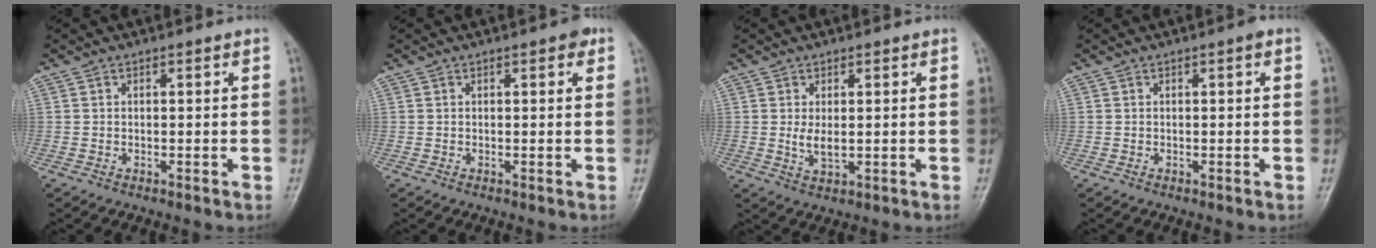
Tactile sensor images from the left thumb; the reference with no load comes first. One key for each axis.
{"total": 2.1, "fx": 1.0, "fy": 0.9, "fz": 1.6, "tx": -0.015, "ty": -0.001, "tz": 0.011}
{"total": 3.1, "fx": 0.5, "fy": 1.7, "fz": 2.6, "tx": -0.045, "ty": -0.011, "tz": 0.014}
{"total": 0.8, "fx": 0.3, "fy": 0.2, "fz": 0.7, "tx": -0.017, "ty": 0.001, "tz": 0.001}